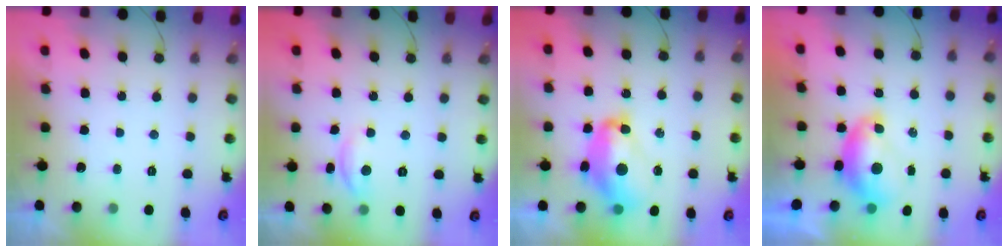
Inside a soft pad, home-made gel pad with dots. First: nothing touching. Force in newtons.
{"total": 6.0, "press": 6.0, "slide": 0.4}
{"total": 14.7, "press": 14.6, "slide": 1.5}
{"total": 8.0, "press": 7.9, "slide": 1.0}